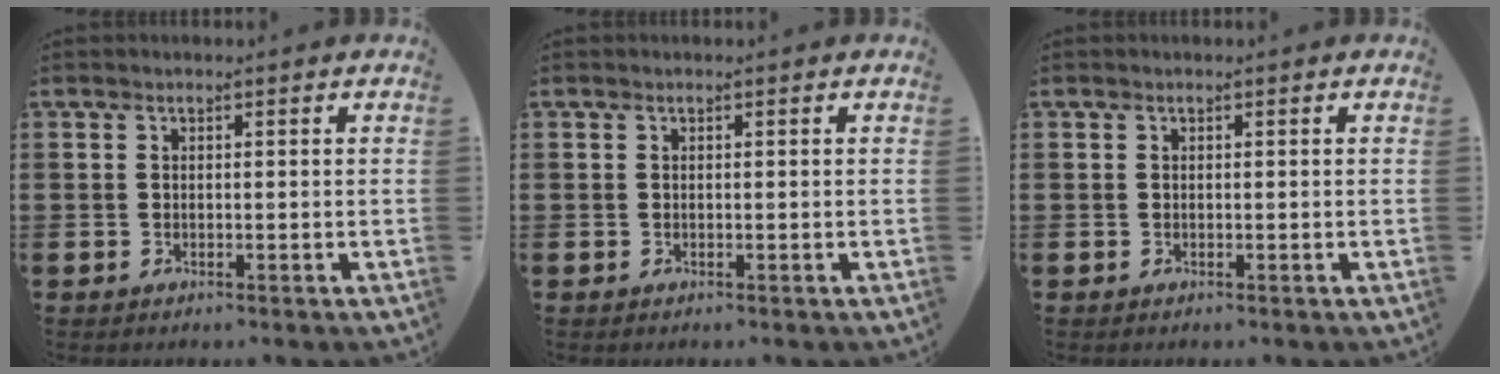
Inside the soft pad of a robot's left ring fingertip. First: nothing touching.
{"total": 0.0}
{"total": 0.0}